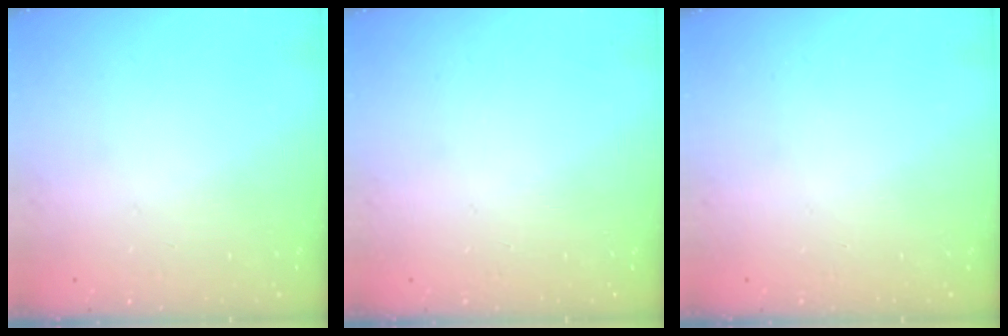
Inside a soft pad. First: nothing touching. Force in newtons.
{"total": 0.0}
{"total": 0.0}